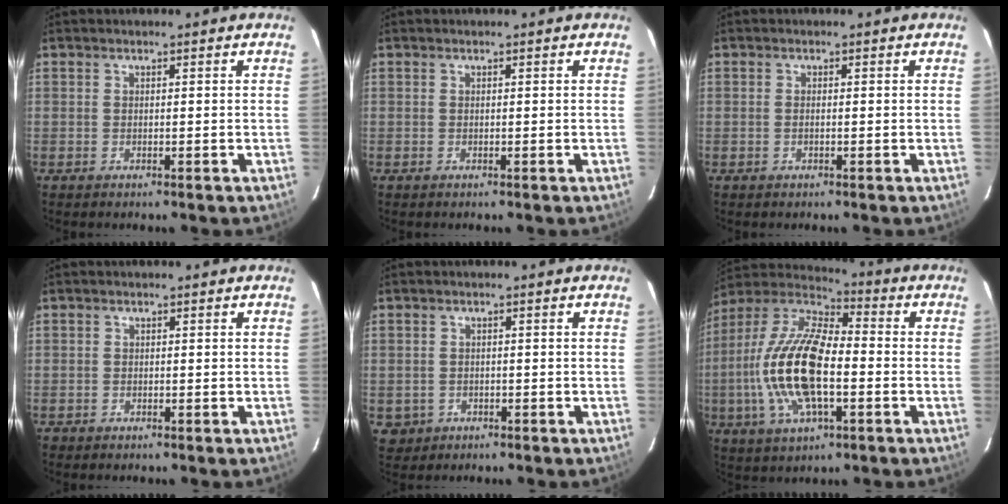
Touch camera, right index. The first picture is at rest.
{"total": 0.0}
{"total": 0.6, "force": [0.0, 0.2, 0.6], "torque": [-0.013, 0.001, -0.002]}
{"total": 1.0, "force": [-0.4, 0.9, -0.1], "torque": [-0.002, 0.004, -0.005]}
{"total": 4.4, "force": [-1.4, 4.1, 0.5], "torque": [-0.019, 0.011, -0.013]}
{"total": 19.4, "force": [-3.2, 8.0, 17.3], "torque": [-0.358, 0.000, -0.069]}